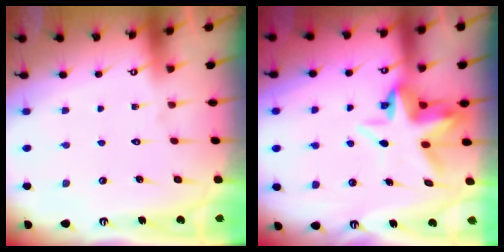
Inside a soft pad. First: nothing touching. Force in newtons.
{"total": 8.3, "press": 8.1, "slide": 1.3}